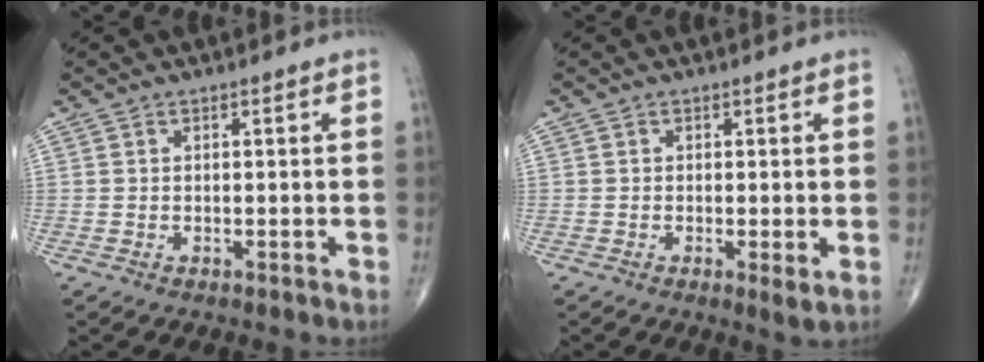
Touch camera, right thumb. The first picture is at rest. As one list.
[{"total": 1.9, "force": [-0.3, 0.4, 1.9], "torque": [-0.034, -0.010, -0.010]}]